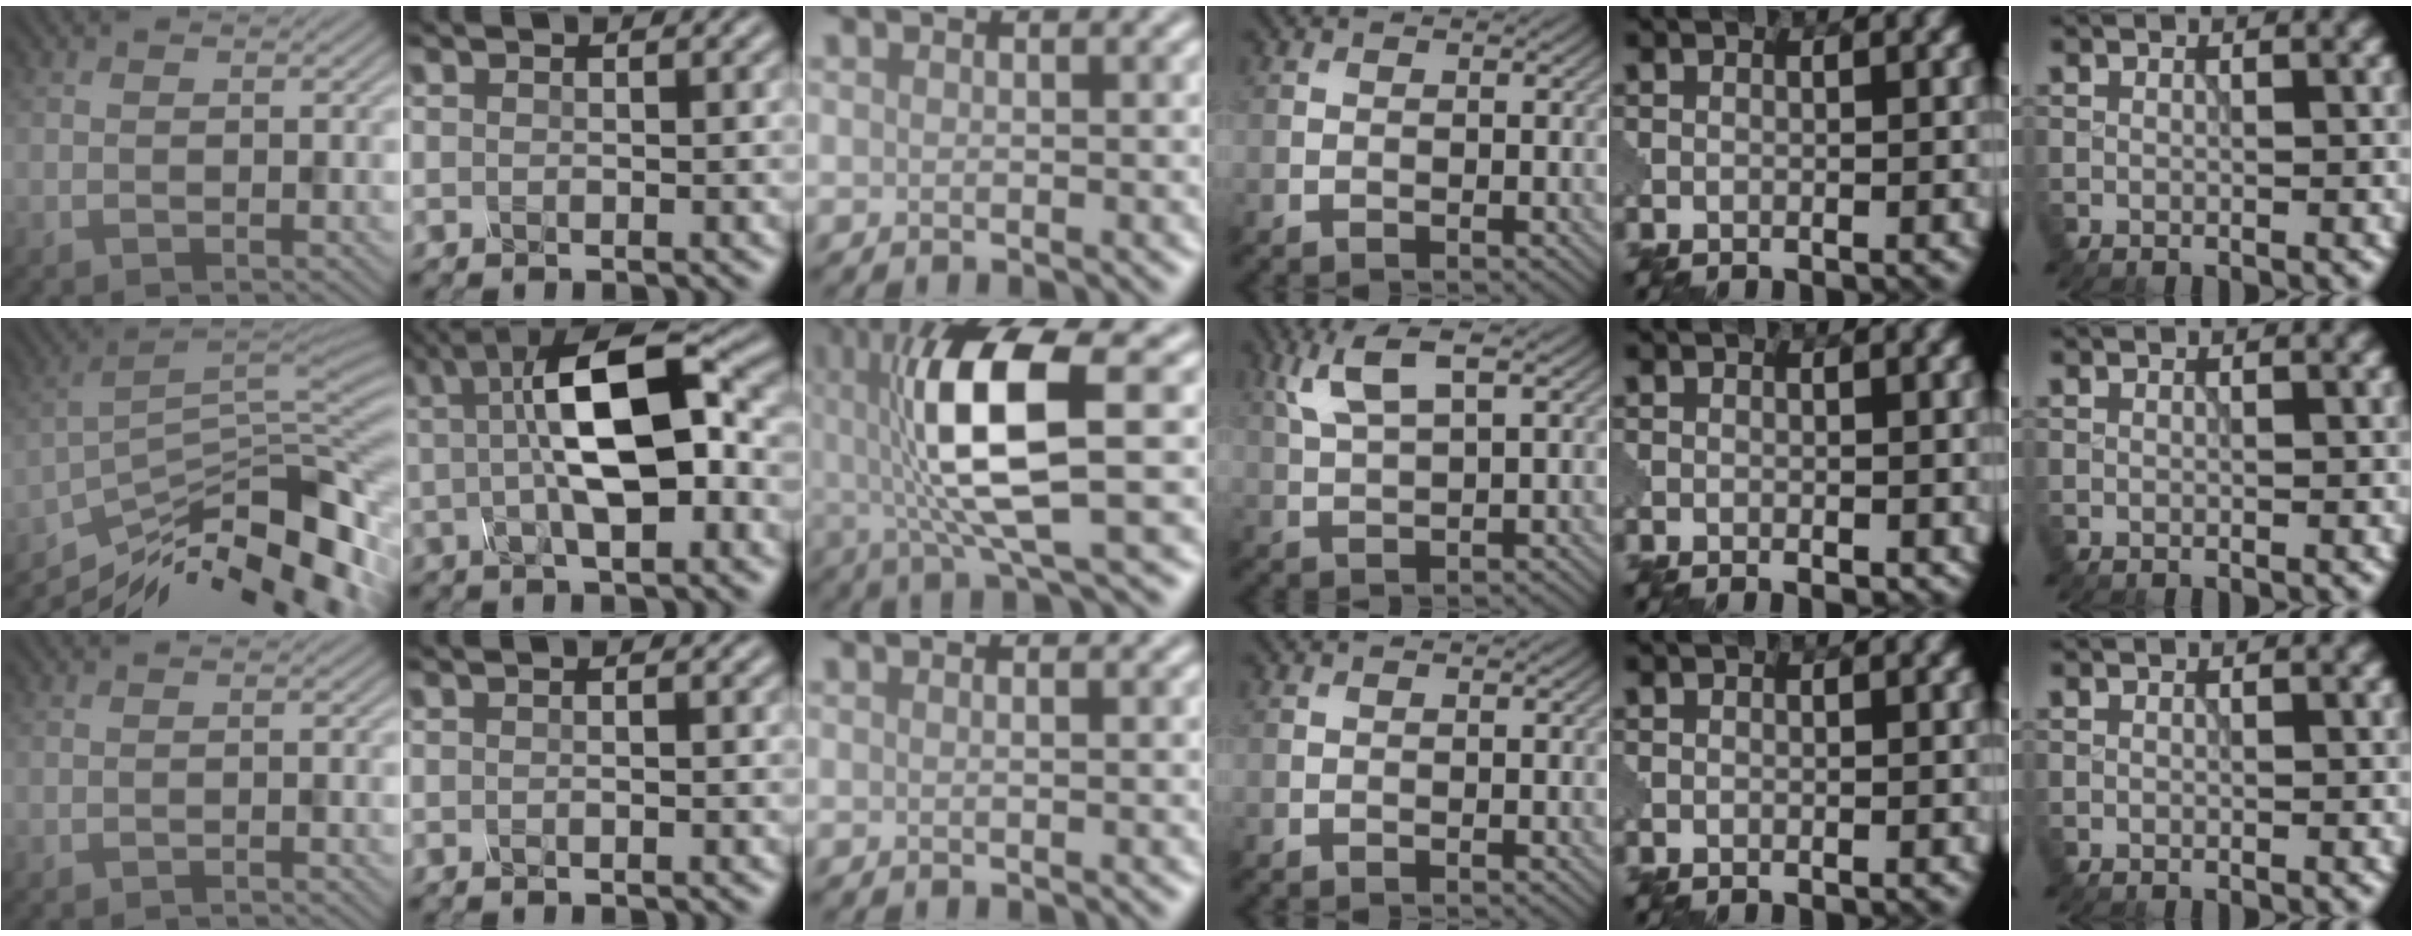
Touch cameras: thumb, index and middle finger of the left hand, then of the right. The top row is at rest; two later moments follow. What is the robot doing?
{"motion": "assemble", "object": "glue stick"}